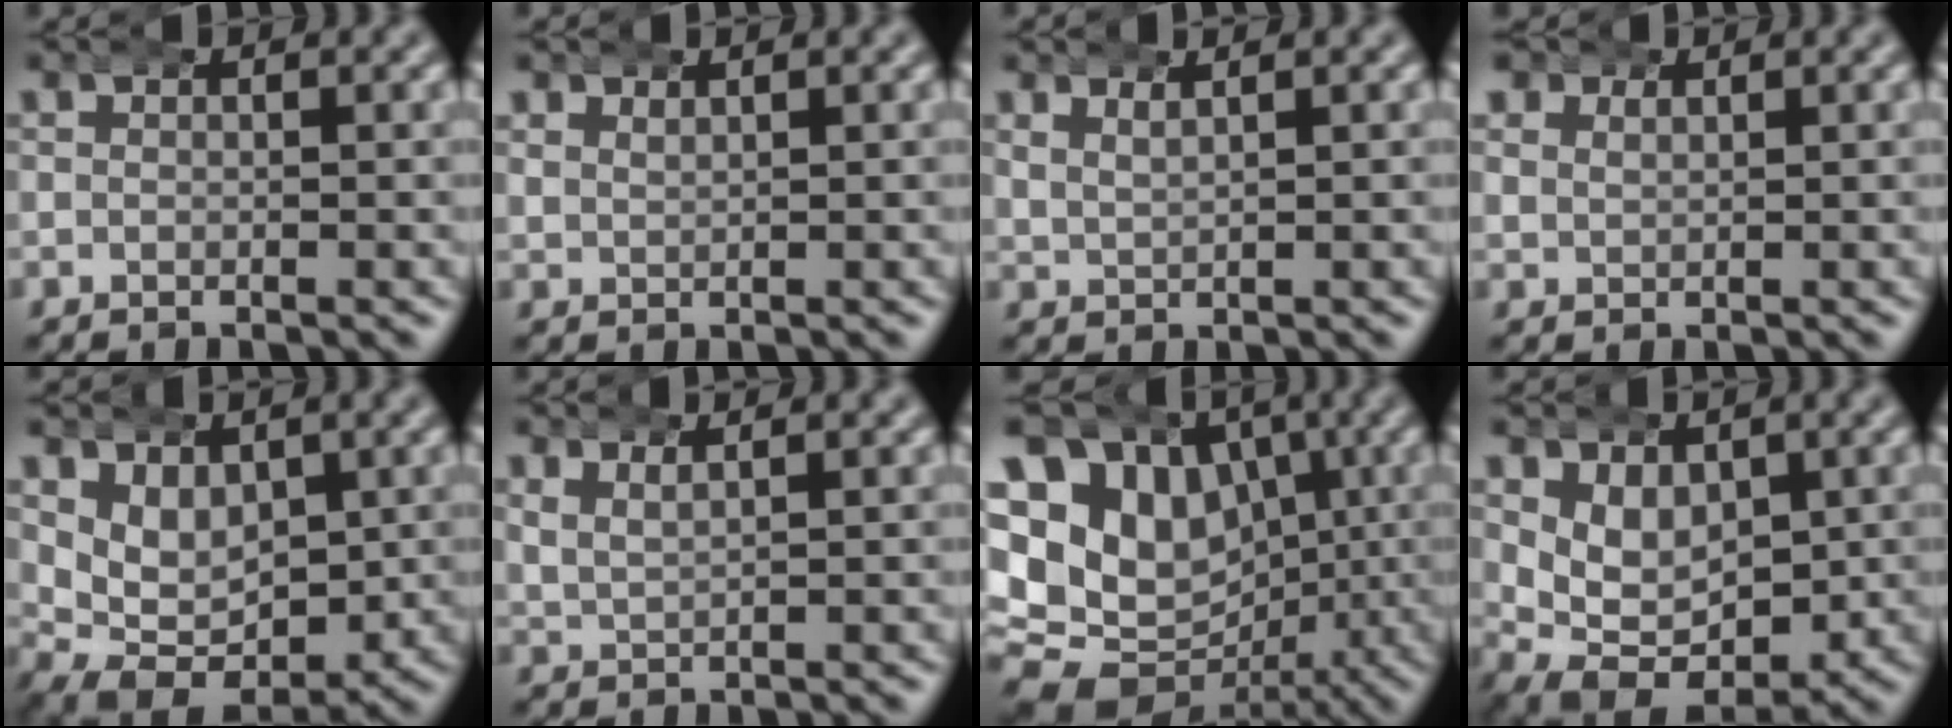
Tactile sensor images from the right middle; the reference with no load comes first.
{"total": 1.2, "force": [1.1, 0.5, 0.2], "torque": [-0.002, 0.003, 0.022]}
{"total": 1.4, "force": [1.2, 0.4, 0.4], "torque": [-0.006, 0.003, 0.027]}
{"total": 1.6, "force": [1.1, 1.1, 0.2], "torque": [-0.015, -0.003, 0.024]}
{"total": 8.9, "force": [-0.7, 7.4, 5.0], "torque": [-0.100, -0.041, -0.009]}
{"total": 1.8, "force": [1.4, 1.0, 0.7], "torque": [-0.015, 0.004, 0.027]}
{"total": 17.9, "force": [-0.3, 15.5, 8.9], "torque": [-0.183, -0.047, -0.008]}
{"total": 9.6, "force": [-1.6, 7.8, 5.5], "torque": [-0.109, -0.048, -0.019]}